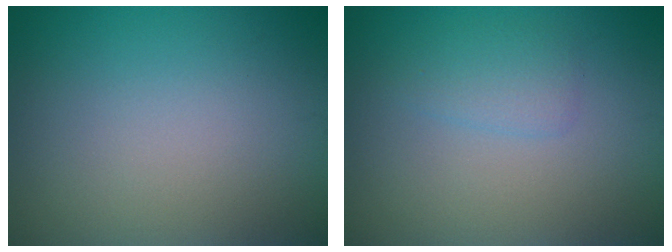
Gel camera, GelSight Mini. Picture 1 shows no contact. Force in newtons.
{"total": 1.6, "press": 1.6, "slide": 0.1}